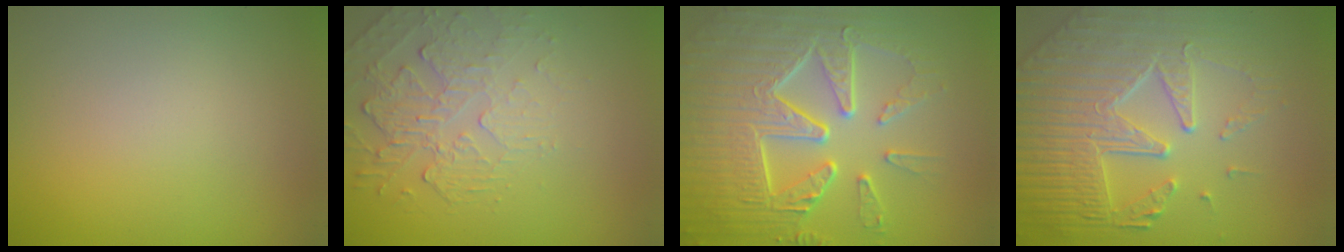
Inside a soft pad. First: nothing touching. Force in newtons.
{"total": 2.4, "press": 1.7, "slide": 1.7}
{"total": 9.7, "press": 6.5, "slide": 7.1}
{"total": 8.7, "press": 5.9, "slide": 6.3}